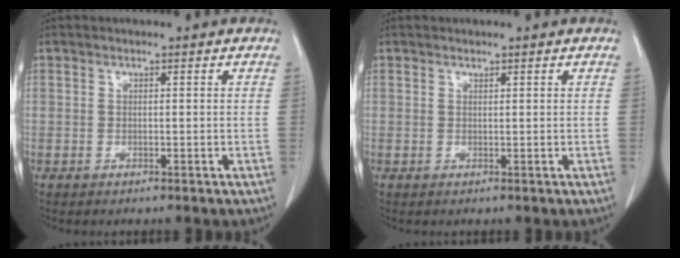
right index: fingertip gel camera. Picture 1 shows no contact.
{"total": 0.0}